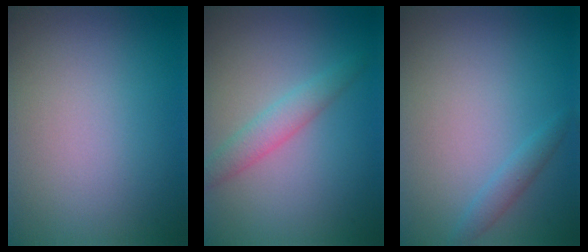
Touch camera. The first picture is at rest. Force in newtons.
{"total": 2.3, "press": 2.3, "slide": 0.0}
{"total": 1.3, "press": 1.3, "slide": 0.1}